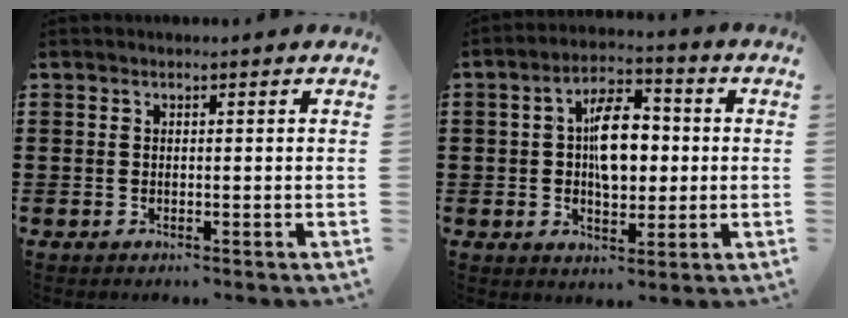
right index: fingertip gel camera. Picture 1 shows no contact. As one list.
[{"total": 8.9, "force": [0.9, 4.5, 7.7], "torque": [-0.132, 0.010, 0.013]}]